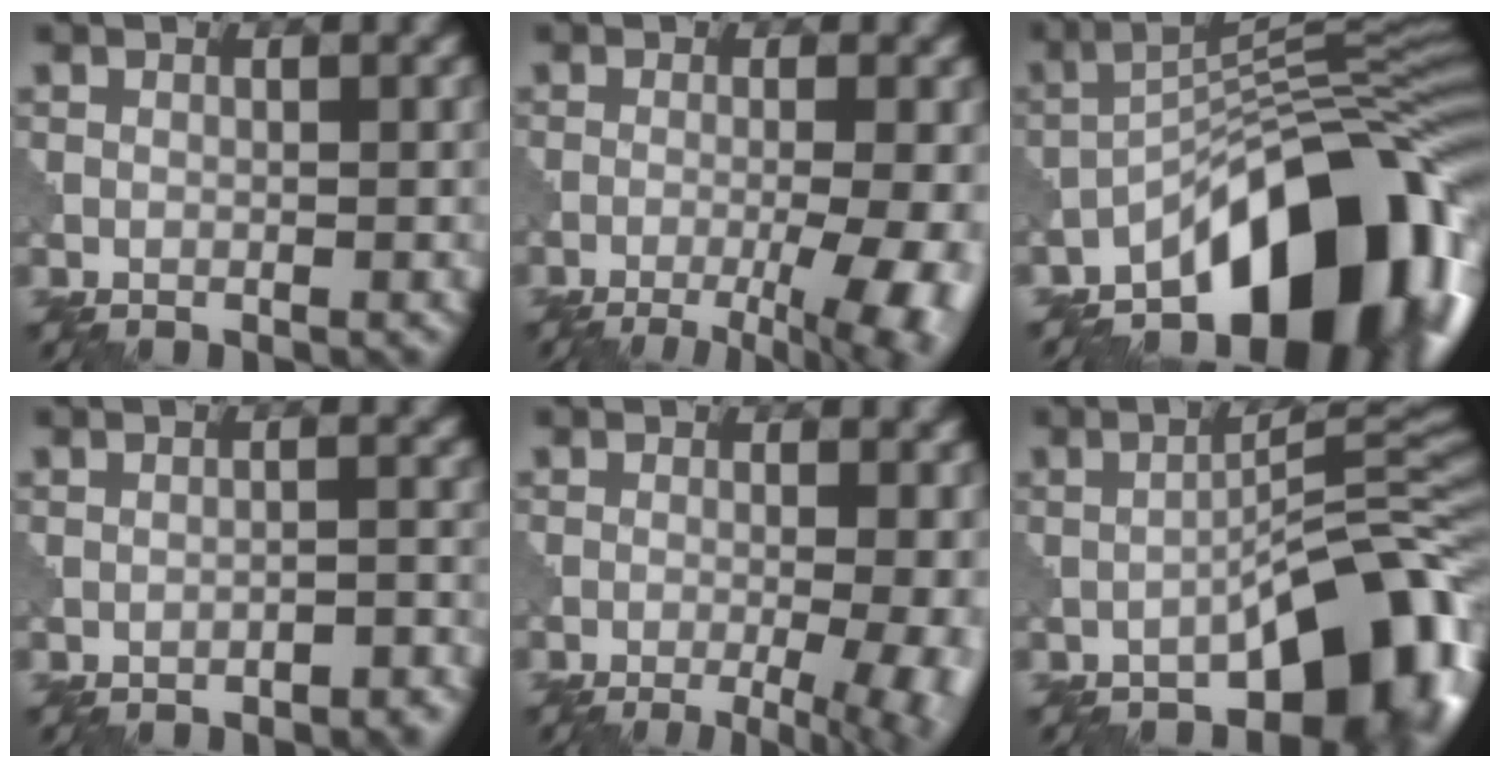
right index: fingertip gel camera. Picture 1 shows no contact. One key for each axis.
{"total": 9.9, "fx": -3.8, "fy": 3.6, "fz": 8.4, "tx": -0.089, "ty": -0.005, "tz": -0.043}
{"total": 14.7, "fx": -8.8, "fy": 5.5, "fz": 10.3, "tx": -0.127, "ty": 0.012, "tz": -0.152}
{"total": 2.1, "fx": -1.8, "fy": 0.4, "fz": 0.9, "tx": -0.008, "ty": 0.005, "tz": -0.026}
{"total": 11.2, "fx": -2.3, "fy": 5.7, "fz": 9.4, "tx": -0.070, "ty": 0.009, "tz": -0.020}
{"total": 9.1, "fx": -4.7, "fy": 3.1, "fz": 7.1, "tx": -0.082, "ty": 0.015, "tz": -0.077}